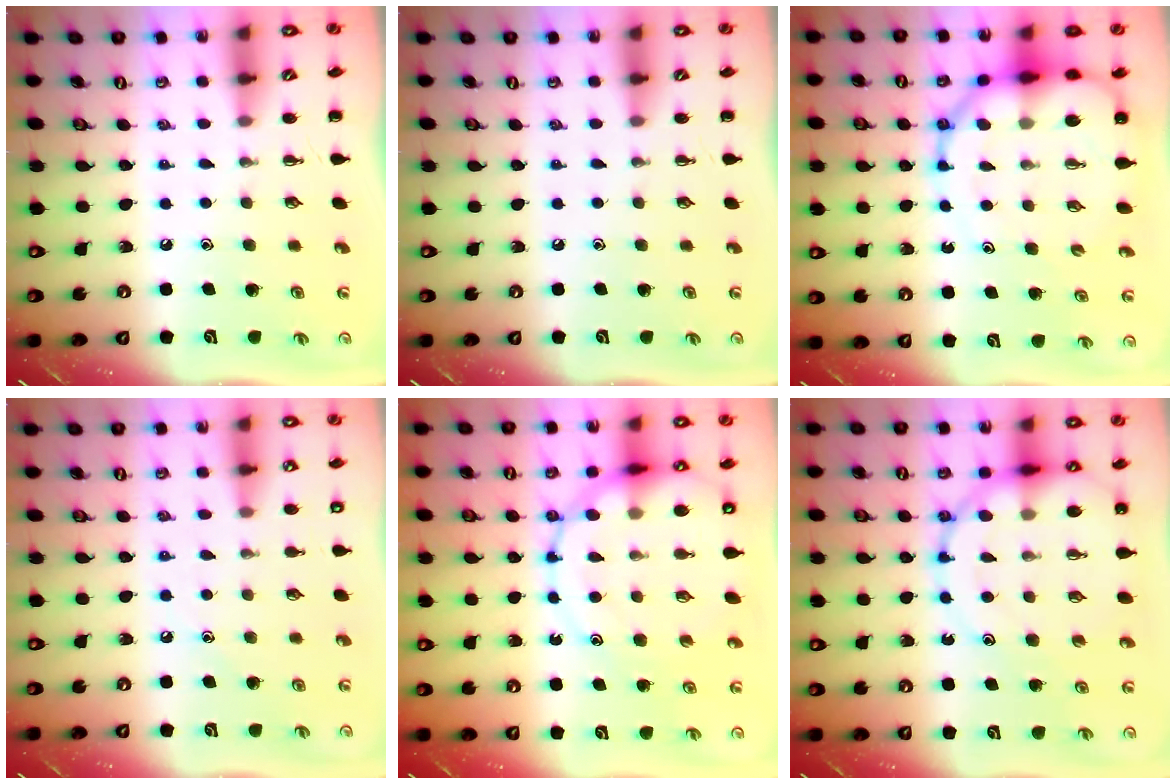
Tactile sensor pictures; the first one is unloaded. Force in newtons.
{"total": 0.0}
{"total": 13.3, "press": 12.8, "slide": 3.7}
{"total": 9.4, "press": 9.2, "slide": 2.0}
{"total": 17.0, "press": 16.8, "slide": 2.4}
{"total": 19.3, "press": 18.8, "slide": 4.3}